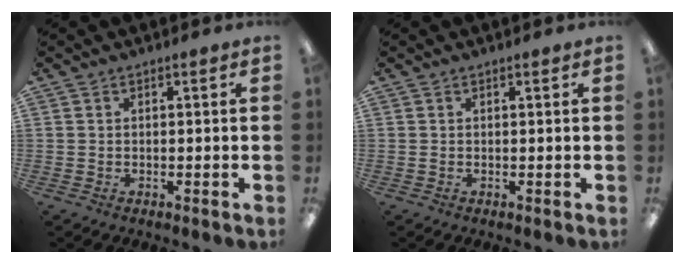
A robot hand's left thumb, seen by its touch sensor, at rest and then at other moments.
{"total": 0.5, "force": [0.2, 0.1, 0.5], "torque": [-0.010, 0.000, 0.004]}